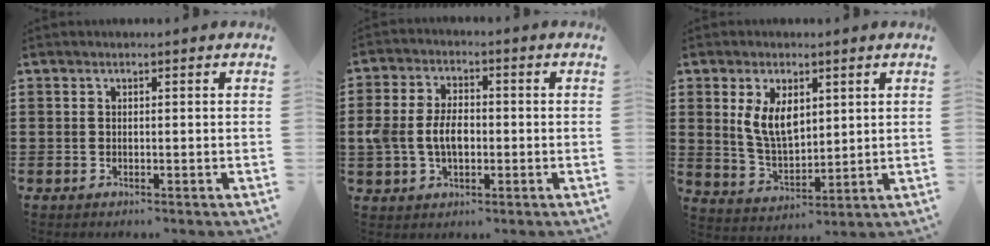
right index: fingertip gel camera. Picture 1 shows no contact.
{"total": 6.1, "force": [-0.6, 4.0, 4.6], "torque": [-0.118, 0.000, -0.020]}
{"total": 6.9, "force": [2.3, 3.9, 5.2], "torque": [-0.113, 0.003, 0.039]}